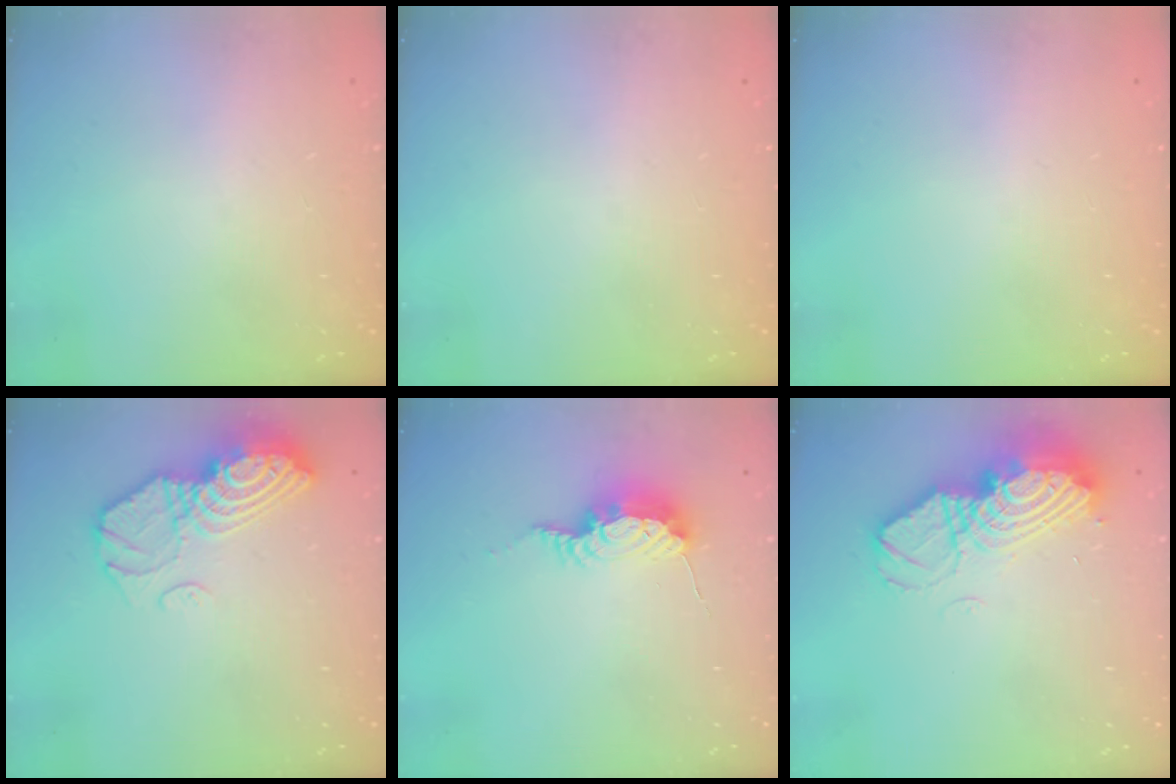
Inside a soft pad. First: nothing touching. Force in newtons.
{"total": 0.0}
{"total": 0.0}
{"total": 13.2, "press": 13.2, "slide": 1.2}
{"total": 8.5, "press": 8.5, "slide": 1.0}
{"total": 17.5, "press": 17.4, "slide": 2.0}